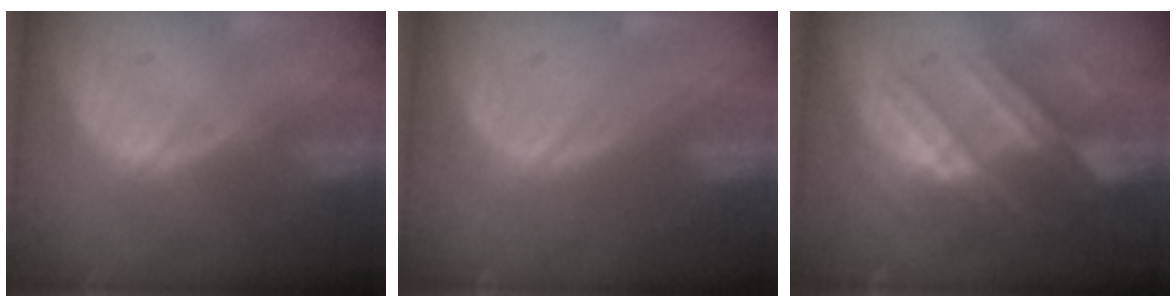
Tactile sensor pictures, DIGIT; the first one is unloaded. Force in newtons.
{"total": 0.0}
{"total": 8.1, "press": 8.0, "slide": 1.3}